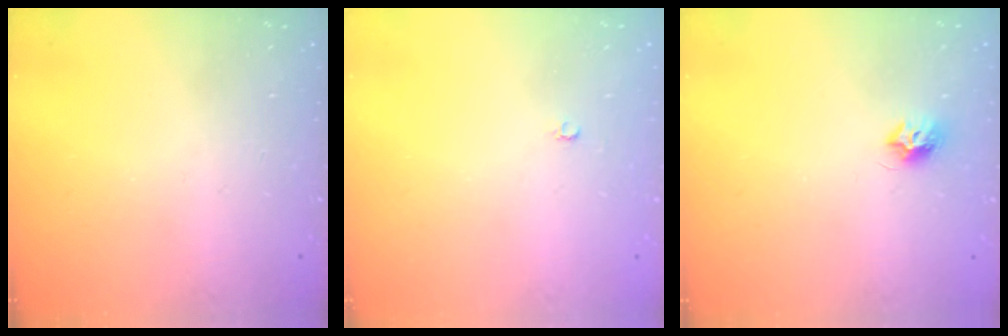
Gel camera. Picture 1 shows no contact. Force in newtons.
{"total": 2.0, "press": 2.0, "slide": 0.4}
{"total": 7.1, "press": 7.0, "slide": 0.3}